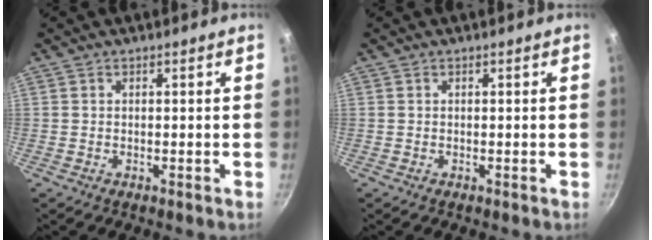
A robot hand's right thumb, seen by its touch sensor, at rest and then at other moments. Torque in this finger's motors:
{"motor_torque": [-0.22, -0.26, 0.25, 0.08, 0.00]}